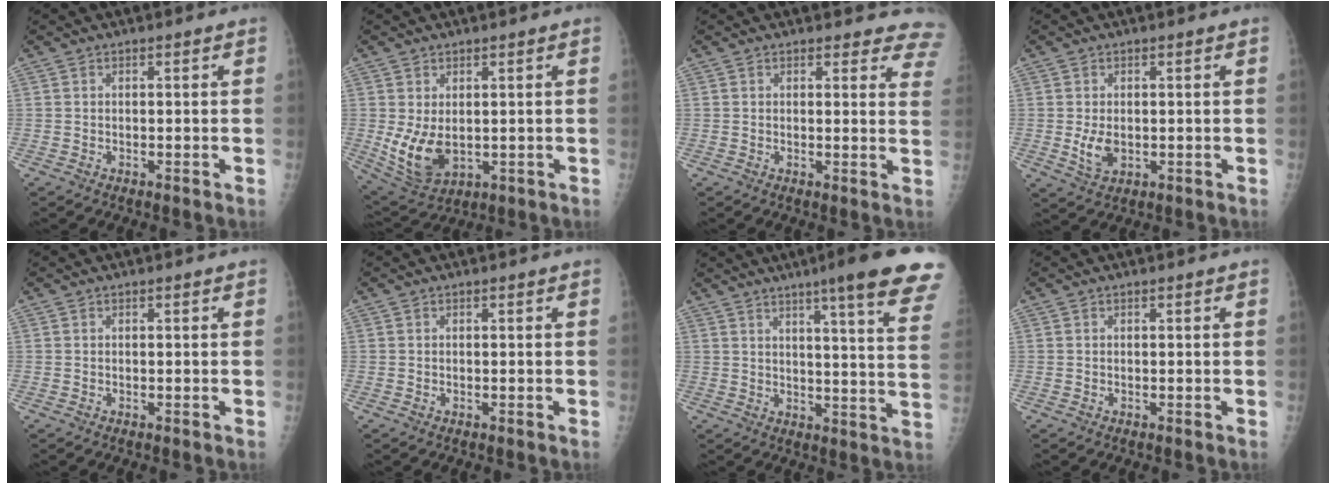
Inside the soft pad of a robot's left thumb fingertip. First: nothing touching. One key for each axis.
{"total": 8.6, "fx": 0.0, "fy": 5.6, "fz": 6.5, "tx": -0.115, "ty": -0.016, "tz": 0.020}
{"total": 9.3, "fx": 8.7, "fy": 3.2, "fz": 1.2, "tx": 0.042, "ty": -0.049, "tz": 0.057}
{"total": 4.3, "fx": -0.3, "fy": 2.8, "fz": 3.2, "tx": -0.053, "ty": -0.007, "tz": 0.004}
{"total": 0.0}
{"total": 0.0}
{"total": 20.0, "fx": 14.2, "fy": 1.2, "fz": 14.0, "tx": -0.167, "ty": -0.069, "tz": 0.168}
{"total": 0.0}